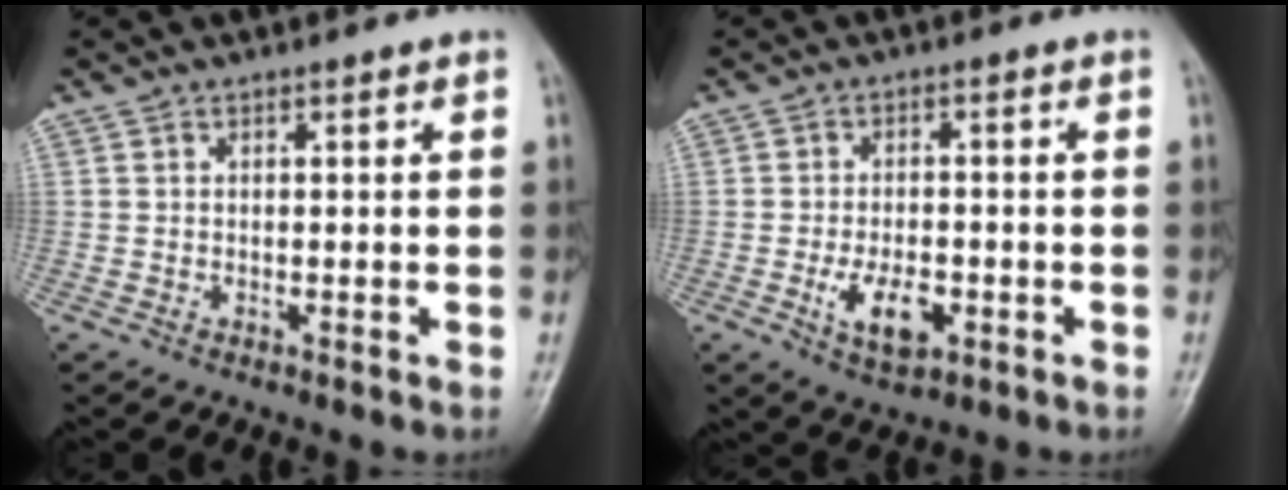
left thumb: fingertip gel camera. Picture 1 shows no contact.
{"total": 7.6, "force": [-2.6, 4.2, 5.8], "torque": [-0.089, 0.010, -0.040]}